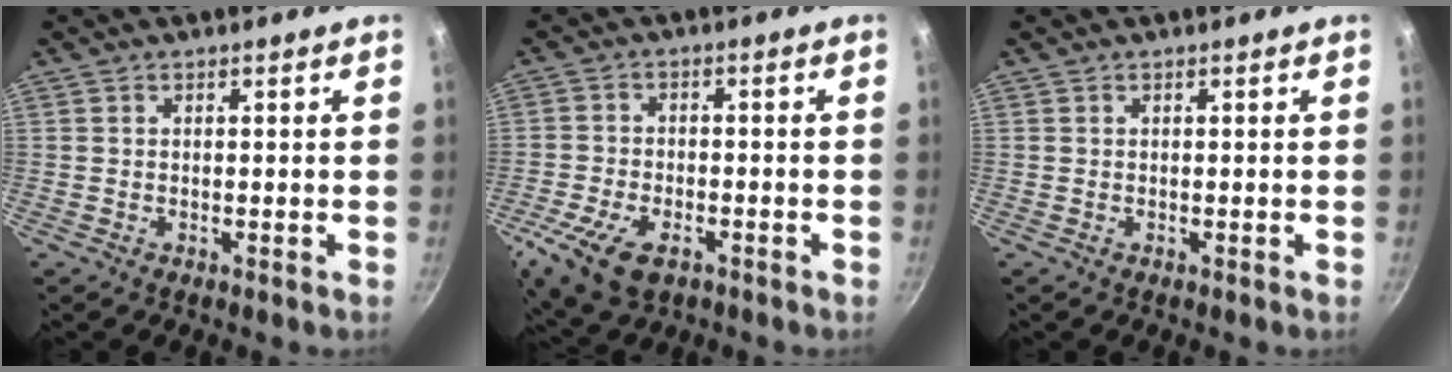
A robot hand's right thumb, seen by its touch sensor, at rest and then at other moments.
{"total": 11.5, "force": [-5.4, 6.2, 7.9], "torque": [-0.162, 0.002, -0.099]}
{"total": 0.0}